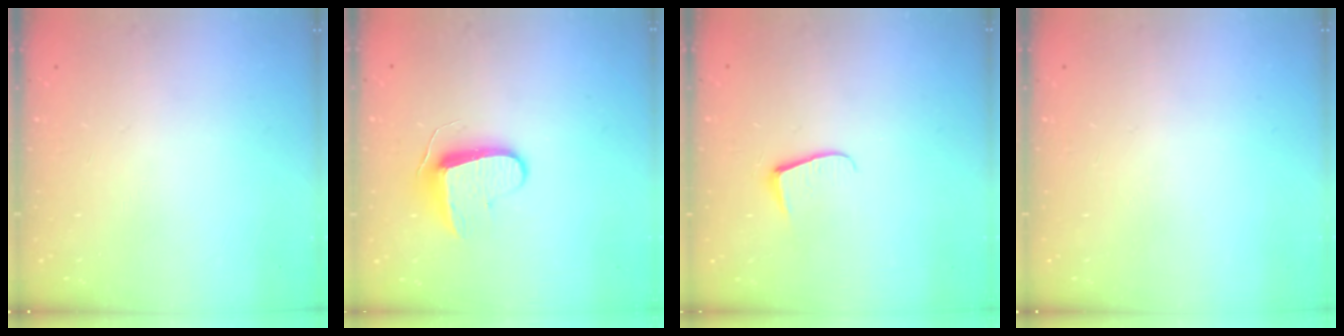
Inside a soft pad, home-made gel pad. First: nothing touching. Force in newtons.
{"total": 8.7, "press": 8.6, "slide": 0.5}
{"total": 5.4, "press": 5.4, "slide": 0.5}
{"total": 0.0}